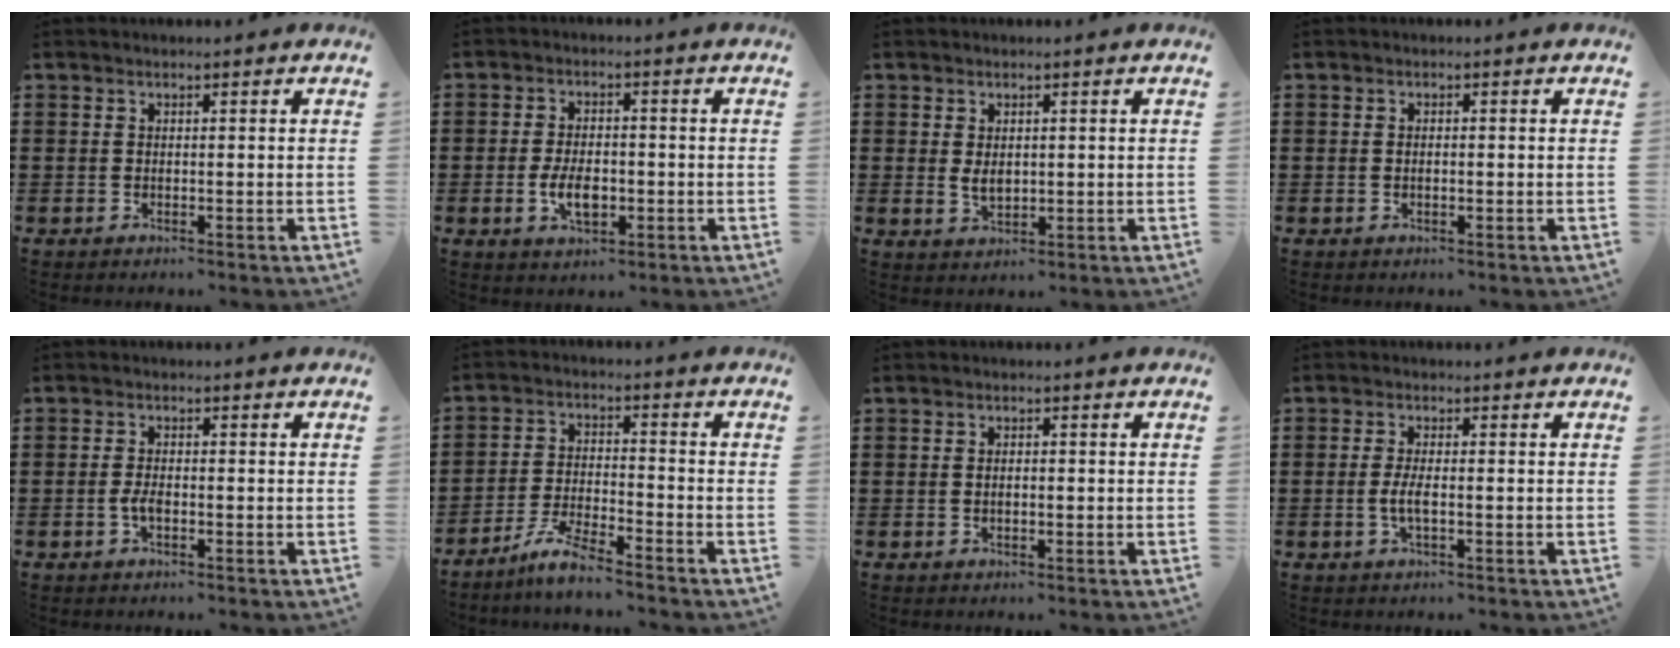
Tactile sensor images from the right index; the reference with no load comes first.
{"total": 5.1, "force": [-1.2, 2.6, 4.3], "torque": [-0.082, -0.006, -0.023]}
{"total": 2.4, "force": [0.3, 1.3, 2.0], "torque": [-0.032, -0.002, 0.005]}
{"total": 0.8, "force": [-0.1, 0.3, 0.7], "torque": [-0.014, -0.001, -0.002]}
{"total": 2.2, "force": [-0.7, 0.5, 2.0], "torque": [-0.054, -0.010, -0.016]}
{"total": 5.4, "force": [-4.9, 0.1, 2.3], "torque": [-0.060, -0.008, -0.099]}
{"total": 1.4, "force": [-0.1, 0.6, 1.2], "torque": [-0.023, 0.004, -0.004]}
{"total": 3.1, "force": [-0.7, 0.7, 2.9], "torque": [-0.067, -0.005, -0.018]}